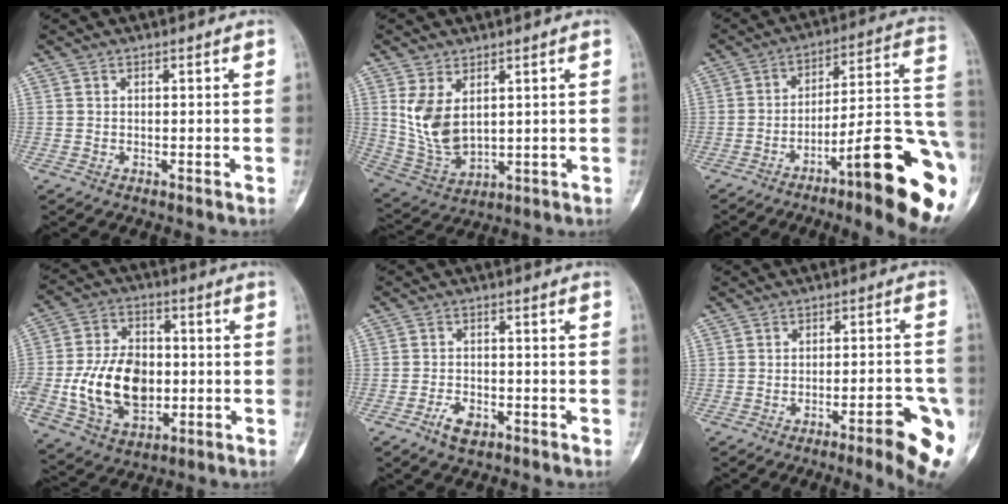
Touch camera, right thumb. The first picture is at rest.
{"total": 9.8, "force": [2.5, 6.1, 7.2], "torque": [-0.127, -0.017, 0.071]}
{"total": 22.8, "force": [-9.9, 4.0, 20.2], "torque": [-0.210, 0.063, -0.141]}
{"total": 17.2, "force": [-2.3, 11.9, 12.2], "torque": [-0.195, 0.014, -0.031]}
{"total": 4.3, "force": [-2.6, 2.4, 2.5], "torque": [-0.038, 0.015, -0.046]}
{"total": 11.8, "force": [-5.6, 2.4, 10.1], "torque": [-0.115, 0.022, -0.068]}